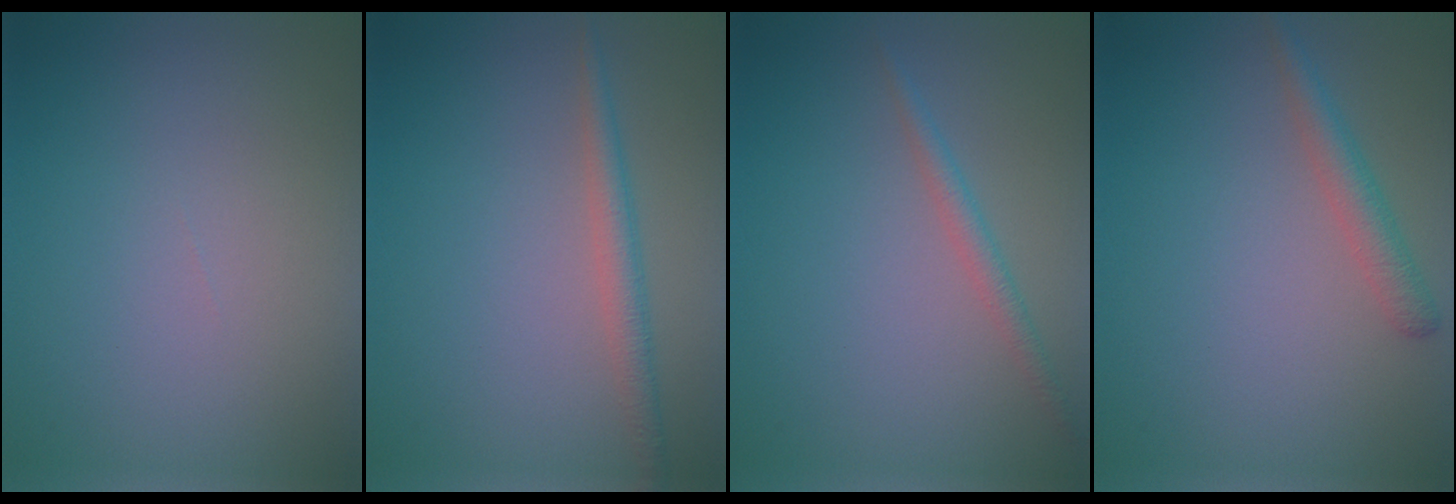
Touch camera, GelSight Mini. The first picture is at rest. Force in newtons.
{"total": 2.1, "press": 2.1, "slide": 0.0}
{"total": 1.5, "press": 1.5, "slide": 0.1}
{"total": 2.2, "press": 2.2, "slide": 0.1}